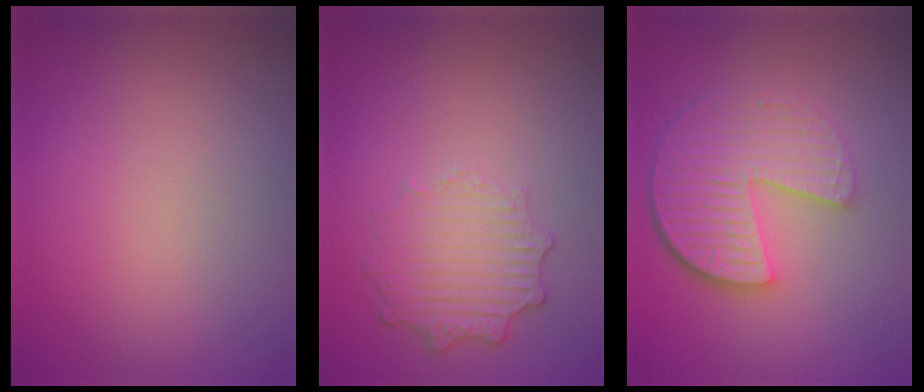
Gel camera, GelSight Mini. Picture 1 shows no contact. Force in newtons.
{"total": 3.5, "press": 2.9, "slide": 2.0}
{"total": 6.2, "press": 4.4, "slide": 4.3}